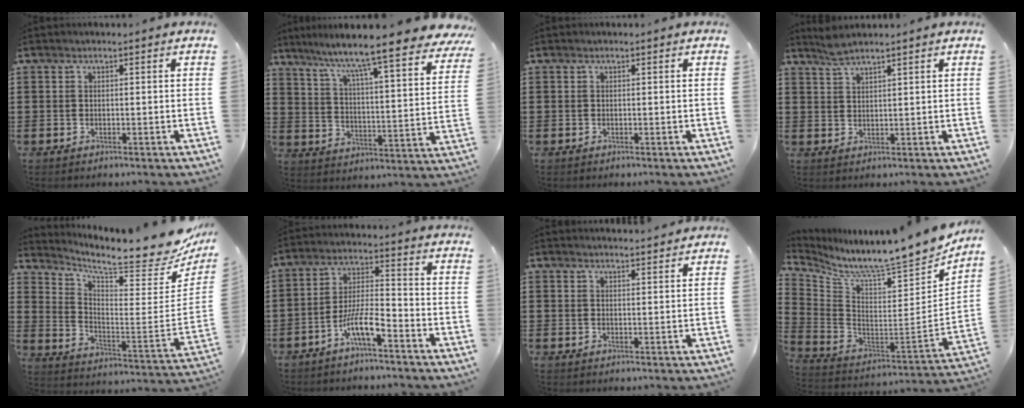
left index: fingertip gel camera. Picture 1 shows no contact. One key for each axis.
{"total": 8.6, "fx": 7.4, "fy": -0.7, "fz": 4.4, "tx": -0.106, "ty": -0.065, "tz": 0.115}
{"total": 0.0}
{"total": 2.8, "fx": 2.4, "fy": 0.2, "fz": 1.4, "tx": -0.033, "ty": 0.002, "tz": 0.045}
{"total": 9.8, "fx": 8.7, "fy": 0.2, "fz": 4.6, "tx": -0.096, "ty": -0.086, "tz": 0.138}
{"total": 7.3, "fx": -4.7, "fy": 1.5, "fz": 5.4, "tx": -0.117, "ty": 0.000, "tz": -0.091}
{"total": 2.1, "fx": 2.1, "fy": -0.1, "fz": 0.2, "tx": -0.008, "ty": -0.004, "tz": 0.040}
{"total": 9.4, "fx": 8.4, "fy": -0.2, "fz": 4.3, "tx": -0.105, "ty": -0.085, "tz": 0.134}